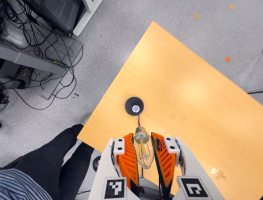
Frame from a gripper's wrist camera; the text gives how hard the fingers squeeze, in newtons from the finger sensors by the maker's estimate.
{"total": 22.7, "left": 24.3, "right": 21.1}